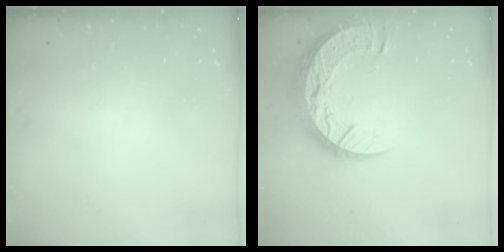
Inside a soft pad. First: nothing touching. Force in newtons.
{"total": 16.4, "press": 16.4, "slide": 1.0}